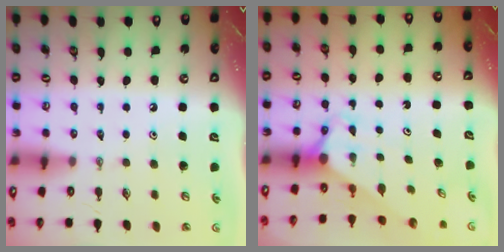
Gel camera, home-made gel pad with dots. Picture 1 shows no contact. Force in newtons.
{"total": 2.9, "press": 2.9, "slide": 0.0}